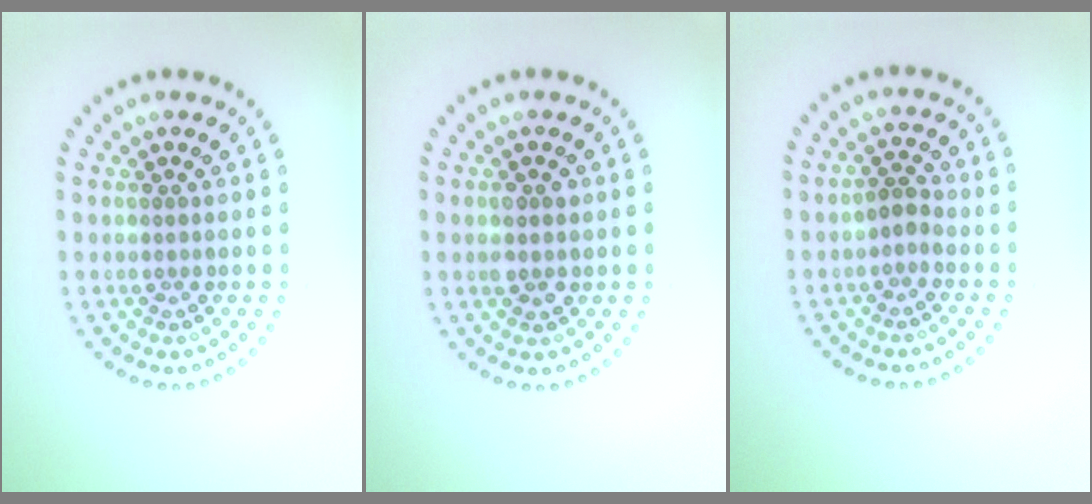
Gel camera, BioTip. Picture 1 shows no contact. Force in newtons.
{"total": 1.6, "press": 1.6, "slide": 0.2}
{"total": 1.3, "press": 1.0, "slide": 0.8}